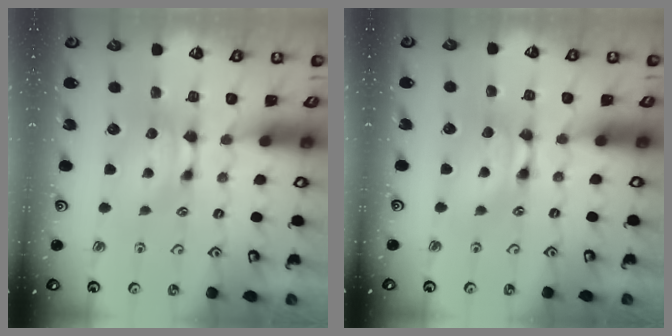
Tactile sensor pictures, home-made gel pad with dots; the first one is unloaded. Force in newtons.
{"total": 1.8, "press": 1.8, "slide": 0.1}